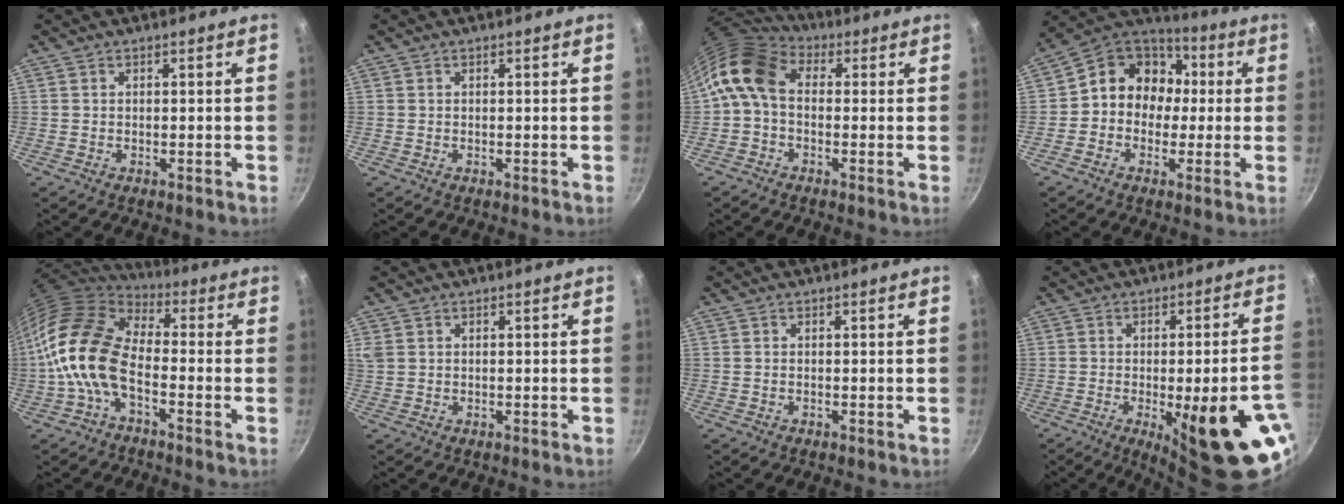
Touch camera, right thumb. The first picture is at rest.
{"total": 0.0}
{"total": 10.0, "force": [0.3, 7.1, 7.1], "torque": [-0.131, 0.028, -0.015]}
{"total": 12.9, "force": [0.3, 11.3, 6.2], "torque": [-0.051, 0.039, -0.019]}
{"total": 14.0, "force": [-3.8, 7.9, 10.9], "torque": [-0.193, 0.034, -0.094]}
{"total": 2.4, "force": [0.8, 1.9, 1.2], "torque": [-0.022, 0.003, 0.021]}
{"total": 0.0}
{"total": 21.1, "force": [-7.4, 5.3, 19.0], "torque": [-0.209, 0.008, -0.084]}